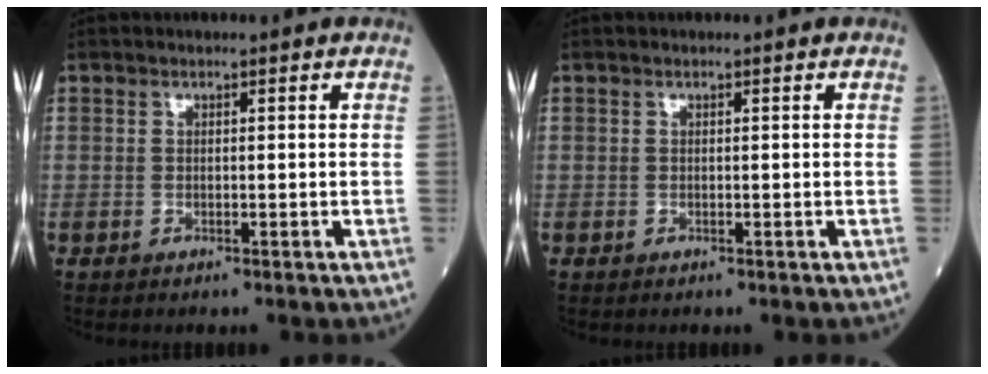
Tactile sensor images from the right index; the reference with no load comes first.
{"total": 0.0}